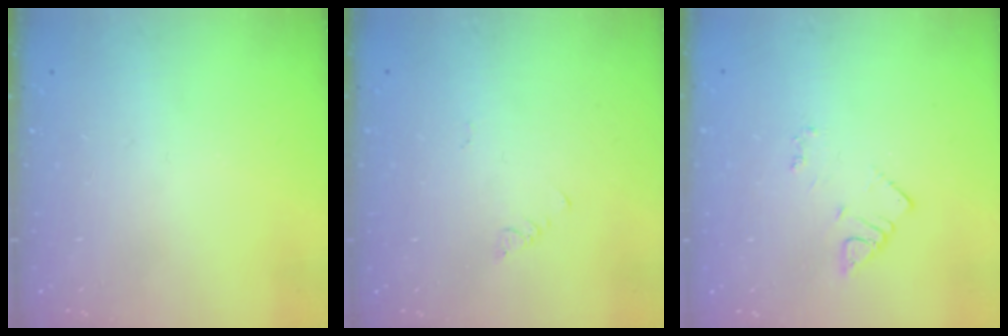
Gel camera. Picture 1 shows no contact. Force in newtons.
{"total": 1.9, "press": 1.9, "slide": 0.4}
{"total": 2.9, "press": 2.9, "slide": 0.3}